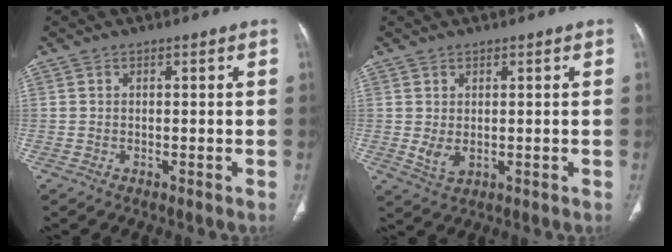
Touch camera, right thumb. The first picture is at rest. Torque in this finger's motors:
{"motor_torque": [2.02, 1.88, -0.23, -0.08, 0.20]}